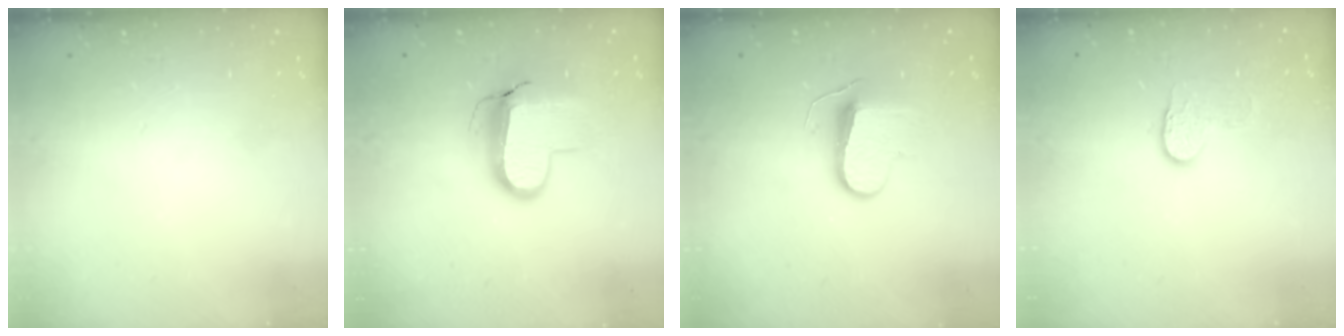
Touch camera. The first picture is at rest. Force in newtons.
{"total": 12.8, "press": 12.8, "slide": 1.0}
{"total": 9.0, "press": 9.0, "slide": 0.5}
{"total": 6.2, "press": 6.2, "slide": 0.4}